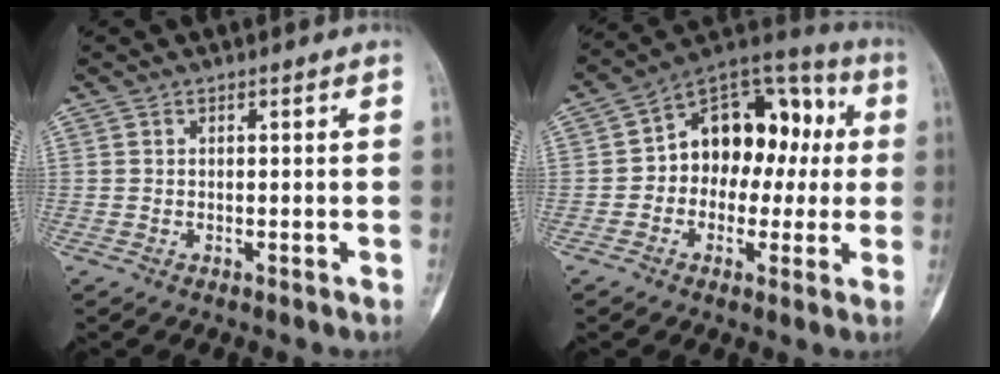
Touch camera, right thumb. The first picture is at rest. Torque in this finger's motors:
{"motor_torque": [0.23, 0.34, 0.50, -0.38, 0.07]}